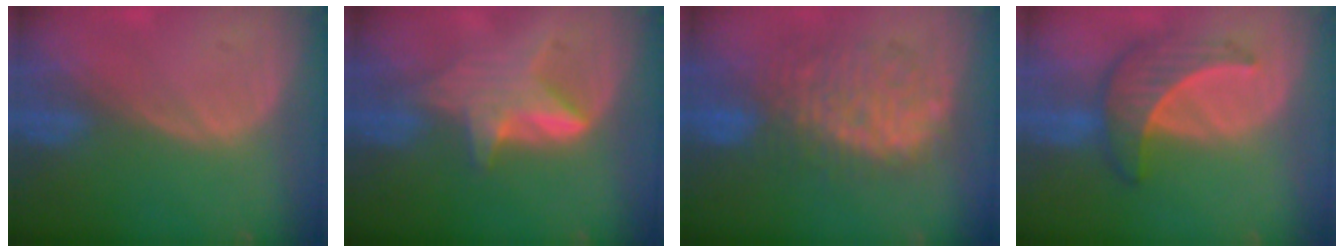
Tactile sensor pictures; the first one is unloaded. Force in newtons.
{"total": 6.0, "press": 5.7, "slide": 1.9}
{"total": 9.6, "press": 9.3, "slide": 2.3}
{"total": 6.5, "press": 6.4, "slide": 1.1}